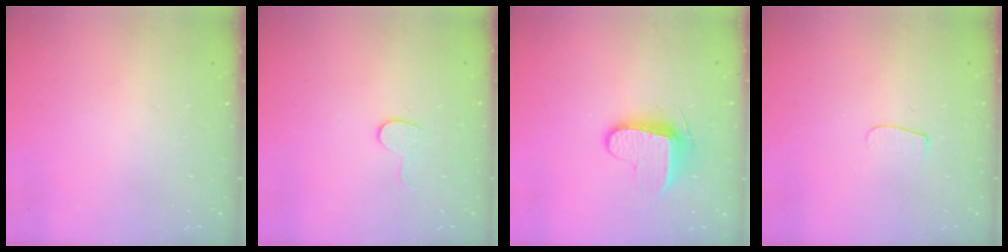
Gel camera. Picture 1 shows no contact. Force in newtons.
{"total": 4.6, "press": 4.6, "slide": 0.4}
{"total": 9.1, "press": 9.1, "slide": 1.0}
{"total": 4.5, "press": 4.4, "slide": 0.6}